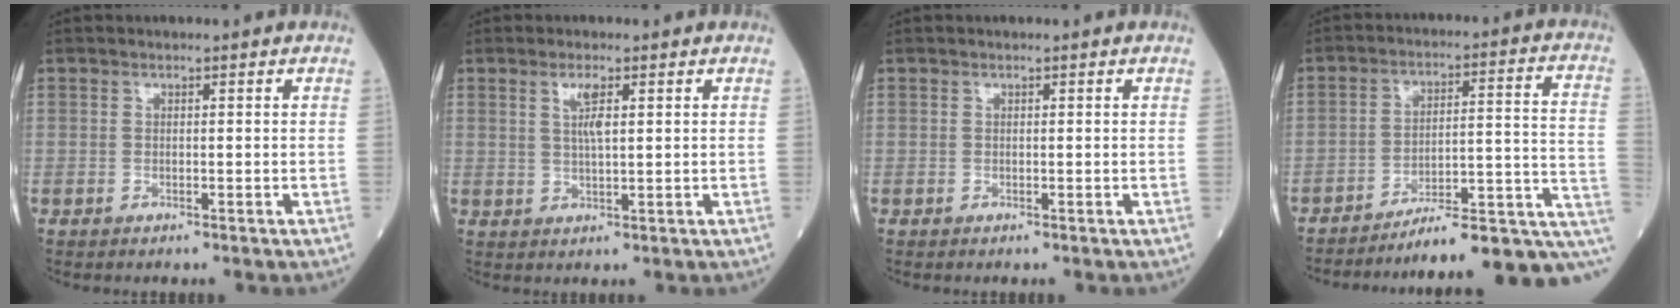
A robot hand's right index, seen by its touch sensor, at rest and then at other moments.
{"total": 3.2, "force": [1.2, 0.4, 2.9], "torque": [-0.059, 0.001, 0.023]}
{"total": 0.0}
{"total": 16.6, "force": [-12.1, 2.0, 11.1], "torque": [-0.093, 0.051, -0.167]}